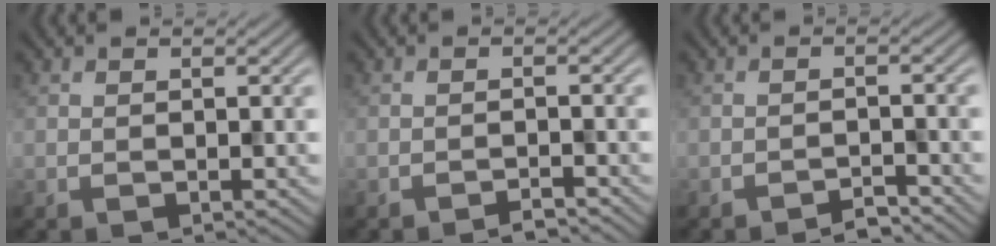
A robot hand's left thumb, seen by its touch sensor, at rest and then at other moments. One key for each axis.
{"total": 1.5, "fx": -1.4, "fy": 0.1, "fz": 0.6, "tx": -0.007, "ty": 0.004, "tz": -0.027}
{"total": 2.1, "fx": -1.9, "fy": 0.3, "fz": 0.7, "tx": -0.008, "ty": 0.005, "tz": -0.037}